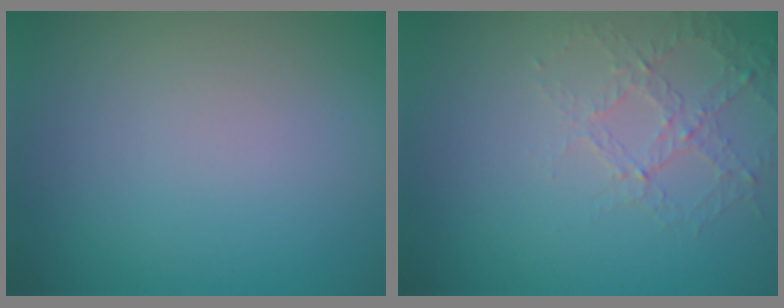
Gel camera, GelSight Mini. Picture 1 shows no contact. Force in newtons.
{"total": 1.6, "press": 1.1, "slide": 1.2}